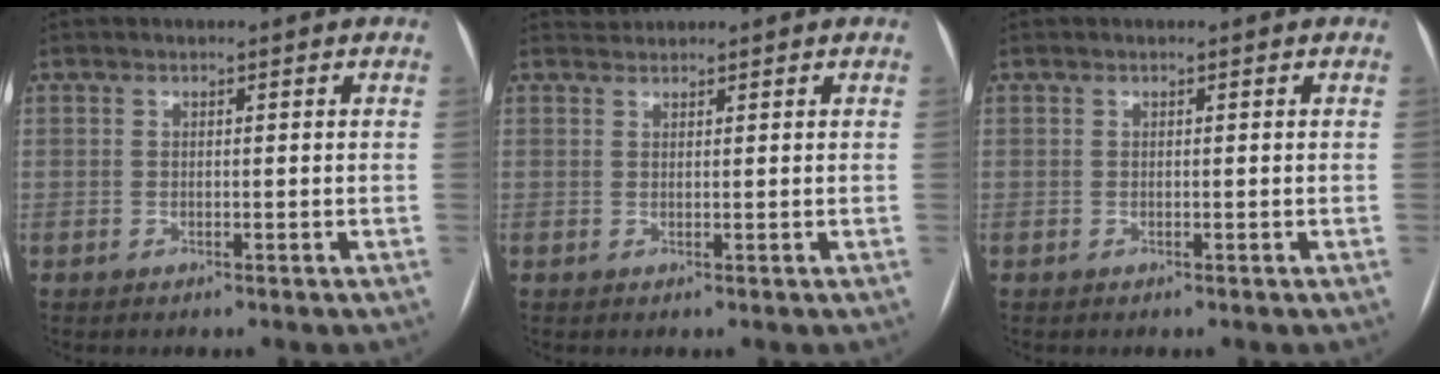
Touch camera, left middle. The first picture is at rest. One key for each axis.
{"total": 1.1, "fx": 1.0, "fy": 0.0, "fz": -0.5, "tx": -0.001, "ty": 0.009, "tz": 0.021}
{"total": 0.0}